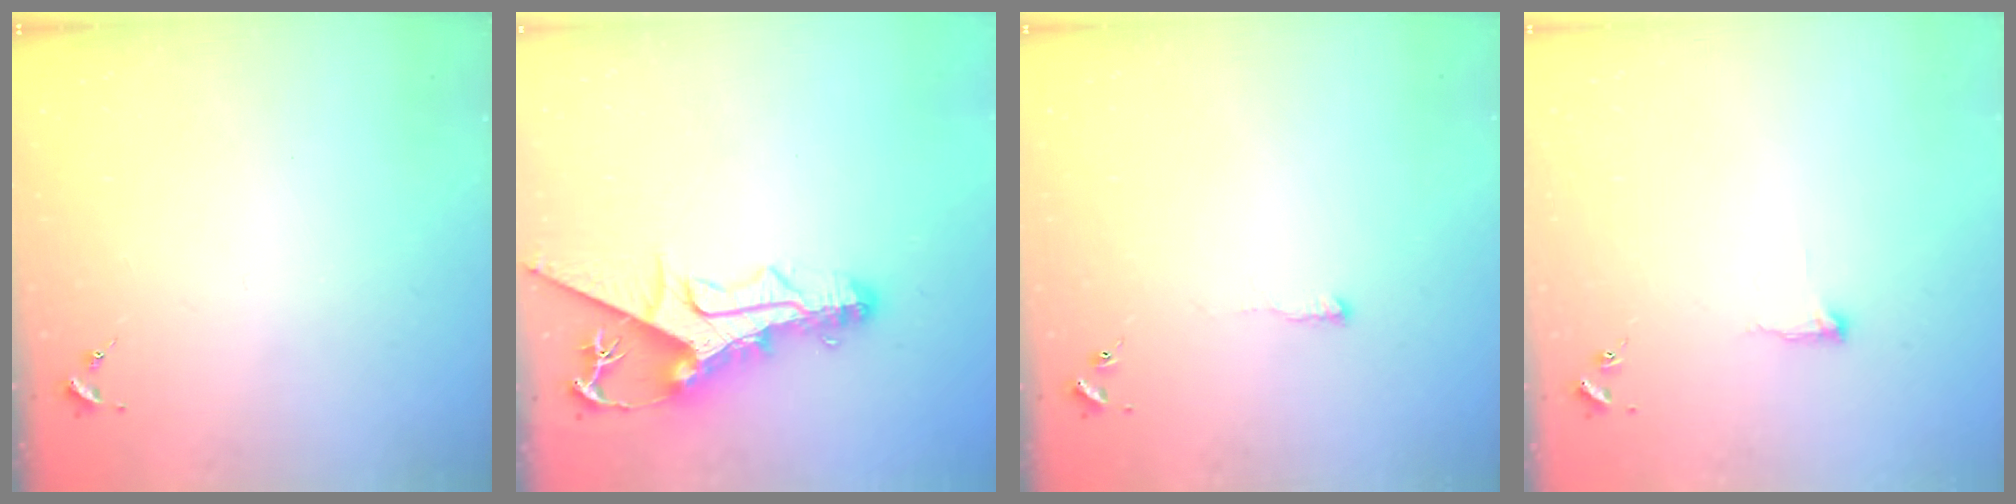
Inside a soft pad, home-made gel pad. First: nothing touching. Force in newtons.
{"total": 13.4, "press": 13.4, "slide": 1.3}
{"total": 4.0, "press": 3.9, "slide": 0.5}
{"total": 4.6, "press": 4.5, "slide": 0.7}